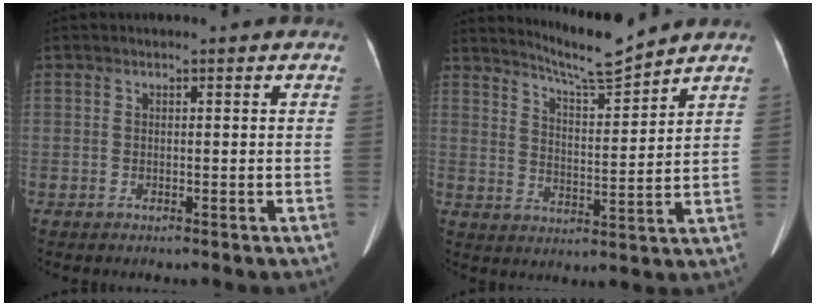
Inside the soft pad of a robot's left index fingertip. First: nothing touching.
{"total": 7.6, "force": [7.2, -1.4, 1.7], "torque": [-0.044, -0.020, 0.131]}